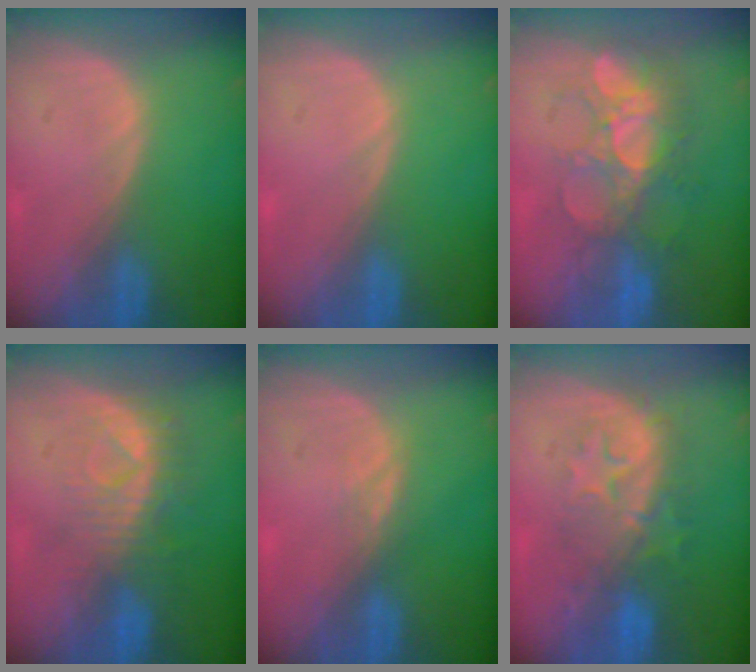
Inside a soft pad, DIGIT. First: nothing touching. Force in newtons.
{"total": 0.0}
{"total": 8.3, "press": 8.1, "slide": 1.8}
{"total": 8.1, "press": 7.2, "slide": 3.7}
{"total": 1.4, "press": 1.4, "slide": 0.3}
{"total": 8.4, "press": 8.3, "slide": 1.1}